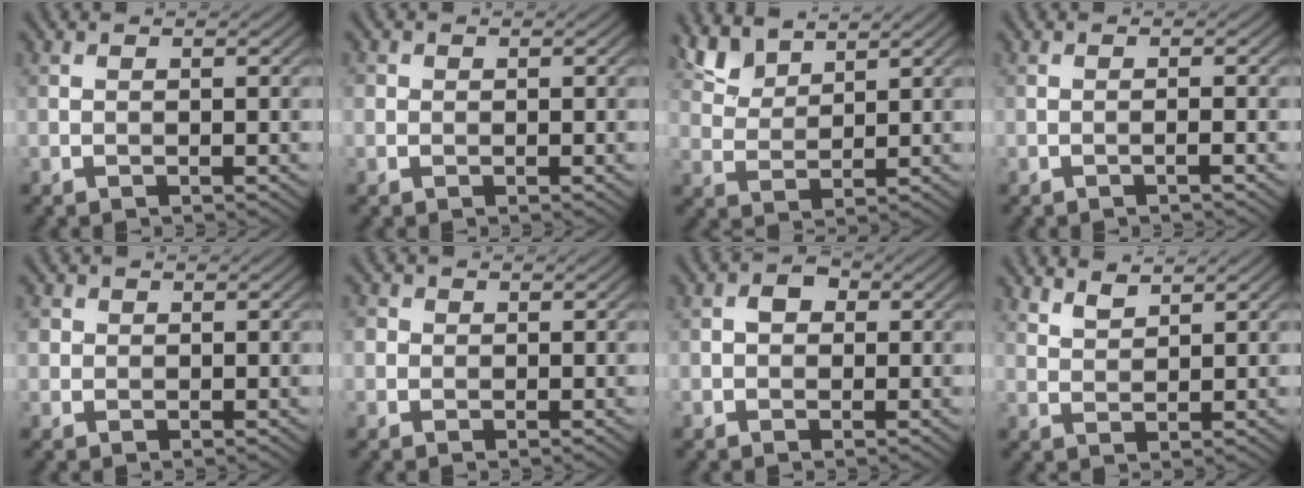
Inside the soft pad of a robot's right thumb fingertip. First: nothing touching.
{"total": 1.0, "force": [0.2, 0.9, 0.2], "torque": [-0.003, -0.001, 0.002]}
{"total": 5.0, "force": [4.1, 1.9, 2.3], "torque": [-0.063, 0.006, 0.091]}
{"total": 0.8, "force": [-0.3, -0.1, 0.7], "torque": [-0.011, 0.005, -0.011]}
{"total": 1.4, "force": [0.4, 1.3, 0.4], "torque": [-0.010, 0.000, 0.006]}
{"total": 1.8, "force": [0.4, 1.7, 0.5], "torque": [-0.015, 0.001, 0.001]}
{"total": 2.2, "force": [0.2, 1.8, 1.2], "torque": [-0.023, 0.002, -0.003]}
{"total": 2.7, "force": [2.3, 0.5, 1.2], "torque": [-0.026, -0.001, 0.054]}